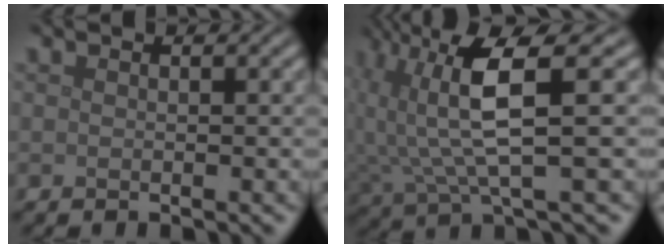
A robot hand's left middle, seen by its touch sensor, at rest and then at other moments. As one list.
[{"total": 7.4, "force": [2.4, 1.9, 6.7], "torque": [-0.141, 0.000, 0.045]}]